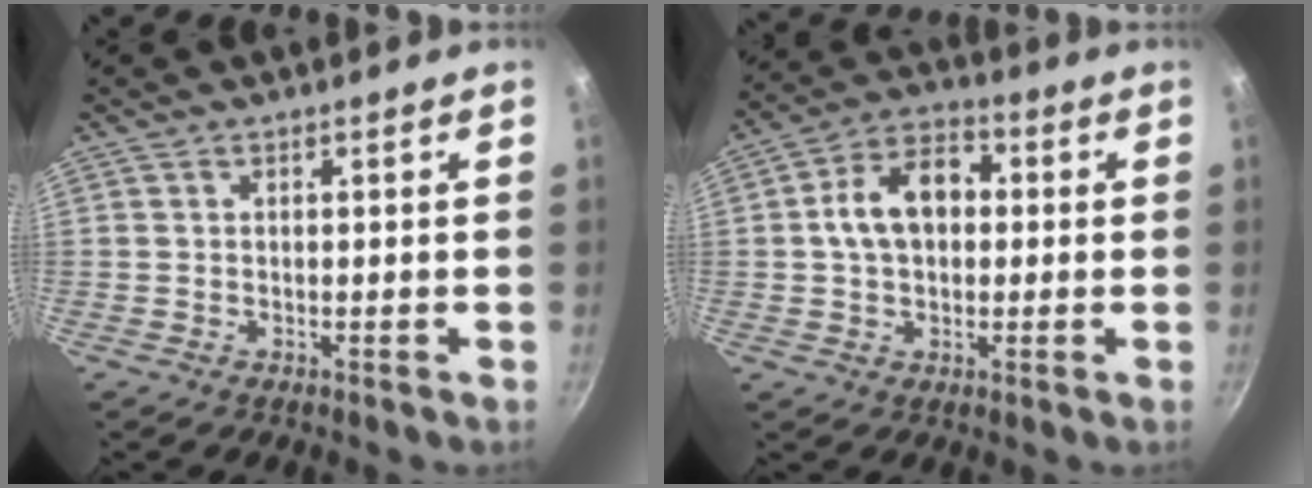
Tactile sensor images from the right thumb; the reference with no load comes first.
{"total": 11.1, "force": [0.9, 7.7, 7.9], "torque": [-0.106, 0.028, 0.001]}